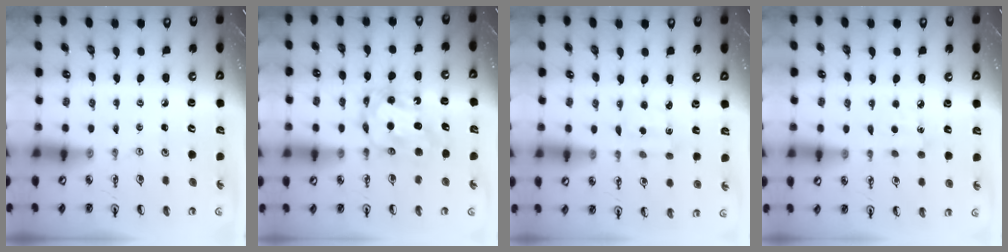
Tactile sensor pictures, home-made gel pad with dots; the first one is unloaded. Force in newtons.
{"total": 7.7, "press": 7.7, "slide": 0.8}
{"total": 1.8, "press": 1.7, "slide": 0.5}
{"total": 5.0, "press": 5.0, "slide": 0.6}